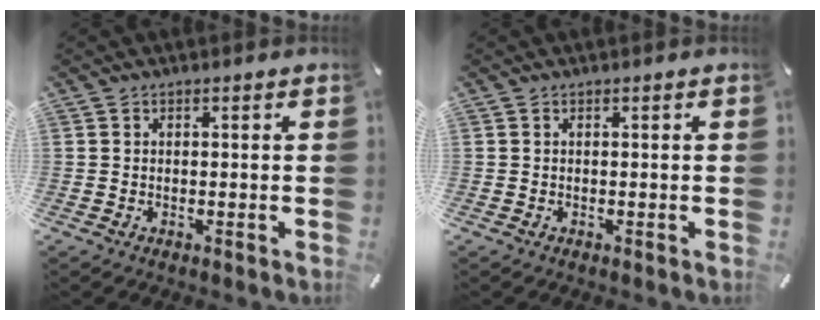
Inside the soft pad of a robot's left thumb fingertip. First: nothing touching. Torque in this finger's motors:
{"motor_torque": [0.00, 0.00, 0.04, 0.03, 0.00]}